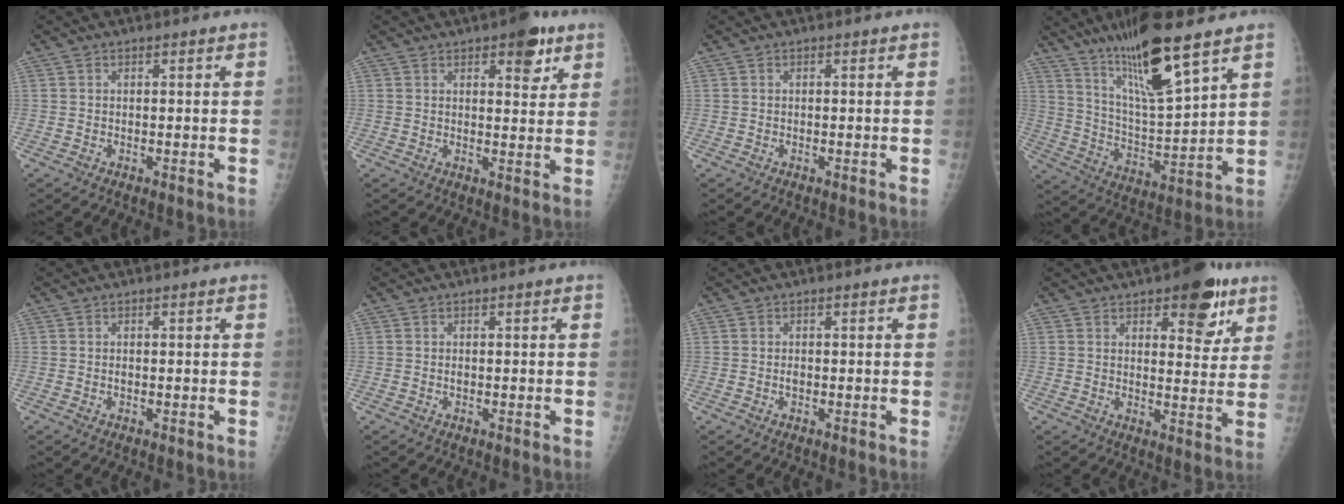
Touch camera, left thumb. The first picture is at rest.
{"total": 6.8, "force": [3.9, 2.9, 4.8], "torque": [-0.039, -0.016, 0.045]}
{"total": 0.0}
{"total": 16.6, "force": [10.8, 2.4, 12.3], "torque": [-0.213, -0.062, 0.204]}
{"total": 0.5, "force": [0.1, 0.3, 0.4], "torque": [-0.006, 0.000, 0.003]}
{"total": 0.6, "force": [0.2, 0.3, 0.5], "torque": [-0.007, 0.001, 0.004]}
{"total": 0.8, "force": [0.0, 0.5, 0.6], "torque": [-0.008, 0.000, -0.001]}
{"total": 11.2, "force": [6.4, 5.1, 7.6], "torque": [-0.059, -0.028, 0.083]}